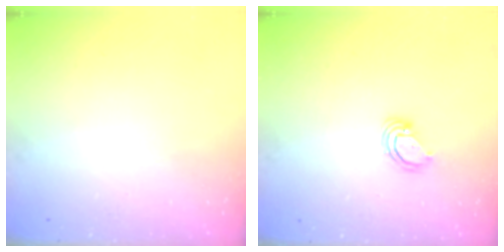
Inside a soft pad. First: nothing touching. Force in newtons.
{"total": 3.2, "press": 3.2, "slide": 0.2}